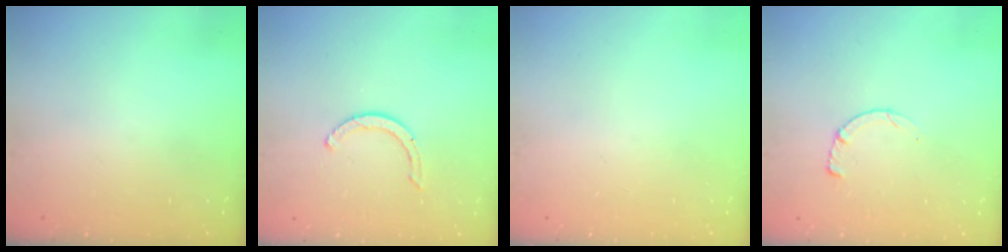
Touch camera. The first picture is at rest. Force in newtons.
{"total": 2.9, "press": 2.9, "slide": 0.4}
{"total": 0.0}
{"total": 3.0, "press": 3.0, "slide": 0.3}